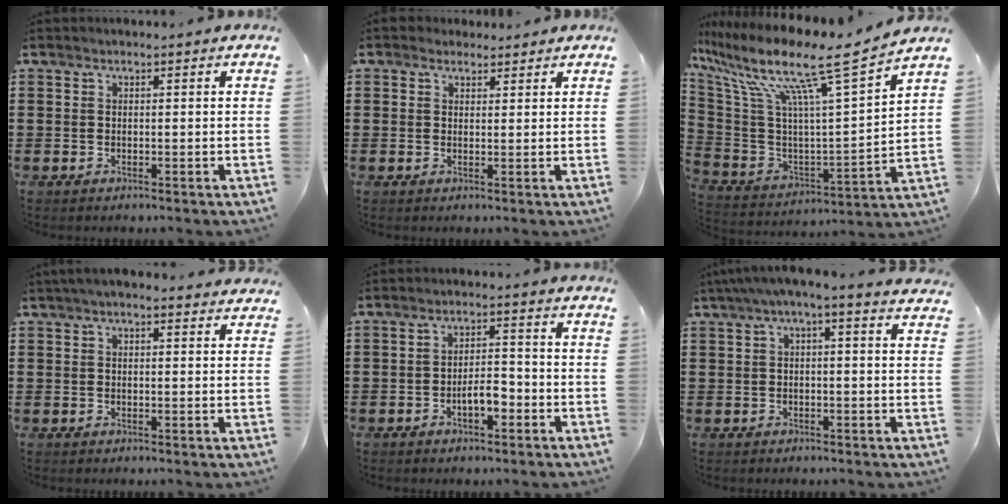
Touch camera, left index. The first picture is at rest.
{"total": 1.8, "force": [1.5, 1.0, 0.1], "torque": [0.001, 0.003, 0.027]}
{"total": 13.9, "force": [9.5, 1.4, 10.1], "torque": [-0.212, -0.058, 0.144]}
{"total": 2.5, "force": [2.0, 0.7, 1.5], "torque": [-0.032, 0.008, 0.036]}
{"total": 4.3, "force": [-1.8, 1.7, 3.5], "torque": [-0.061, 0.010, -0.034]}
{"total": 2.0, "force": [0.7, 0.0, 1.9], "torque": [-0.035, 0.002, 0.013]}